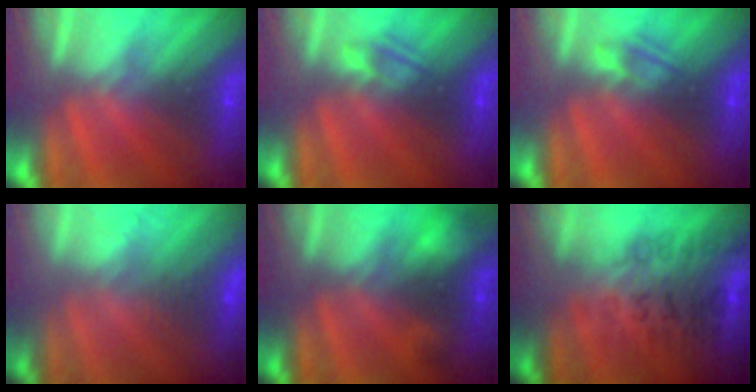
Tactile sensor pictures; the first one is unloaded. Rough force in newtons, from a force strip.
{"total": 2.3}
{"total": 2.3}
{"total": 2.7}
{"total": 2.3}
{"total": 2.9}